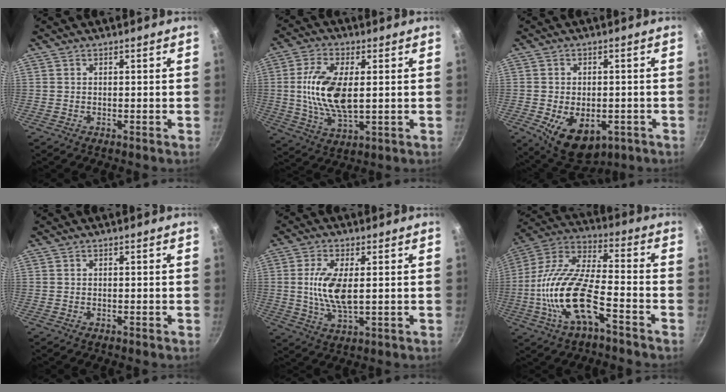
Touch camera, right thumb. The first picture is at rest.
{"total": 12.8, "force": [1.1, 6.1, 11.2], "torque": [-0.217, -0.002, 0.022]}
{"total": 11.3, "force": [-3.7, 7.1, 8.0], "torque": [-0.097, -0.003, -0.037]}
{"total": 0.0}
{"total": 9.0, "force": [0.8, 3.5, 8.2], "torque": [-0.166, -0.006, 0.016]}
{"total": 18.4, "force": [-6.7, 6.9, 15.6], "torque": [-0.304, 0.040, -0.145]}